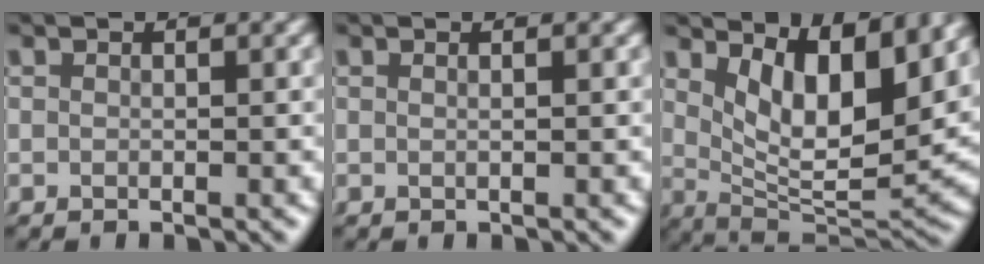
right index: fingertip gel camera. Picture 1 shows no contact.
{"total": 0.6, "force": [0.0, -0.3, 0.6], "torque": [-0.009, 0.000, 0.001]}
{"total": 9.6, "force": [2.7, 4.5, 8.0], "torque": [-0.128, -0.021, 0.049]}